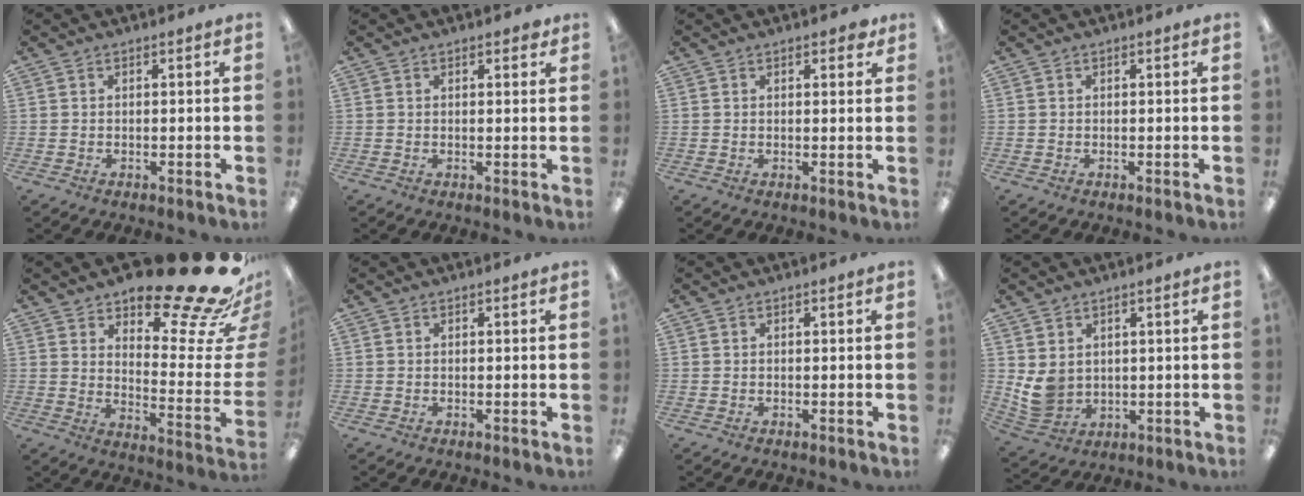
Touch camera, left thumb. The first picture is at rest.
{"total": 1.5, "force": [1.0, 0.6, 0.9], "torque": [-0.003, -0.005, 0.015]}
{"total": 2.1, "force": [1.3, 0.9, 1.3], "torque": [-0.011, -0.004, 0.020]}
{"total": 0.0}
{"total": 23.9, "force": [17.6, 7.0, 14.6], "torque": [-0.165, -0.138, 0.288]}
{"total": 0.0}
{"total": 0.0}
{"total": 6.3, "force": [2.1, 5.2, 3.0], "torque": [-0.068, -0.008, 0.044]}